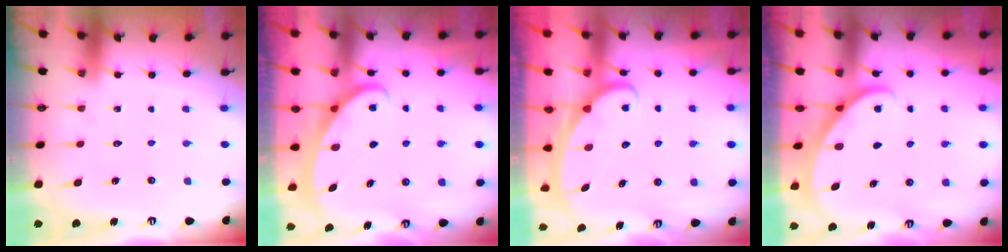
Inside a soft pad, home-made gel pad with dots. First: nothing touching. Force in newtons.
{"total": 2.7, "press": 2.7, "slide": 0.4}
{"total": 2.6, "press": 2.6, "slide": 0.3}
{"total": 2.3, "press": 2.3, "slide": 0.2}